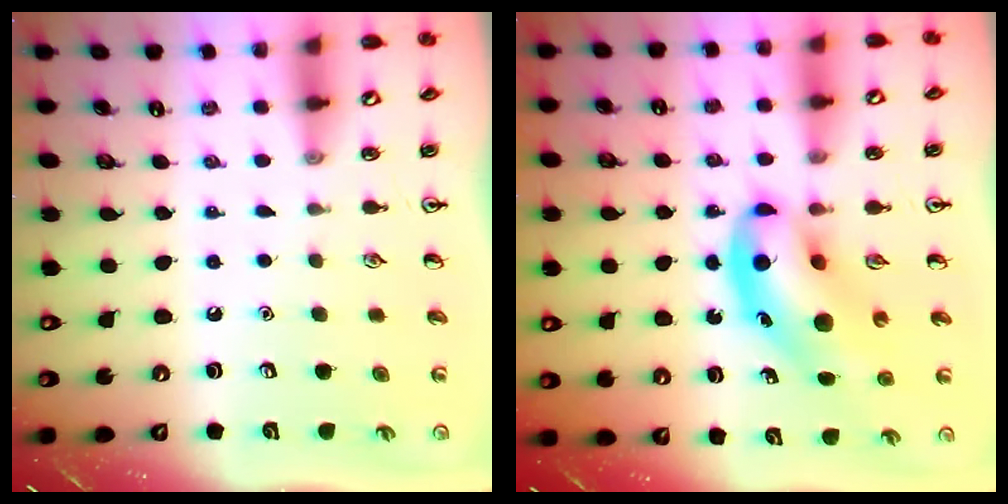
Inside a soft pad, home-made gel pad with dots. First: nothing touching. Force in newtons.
{"total": 12.6, "press": 12.2, "slide": 3.4}